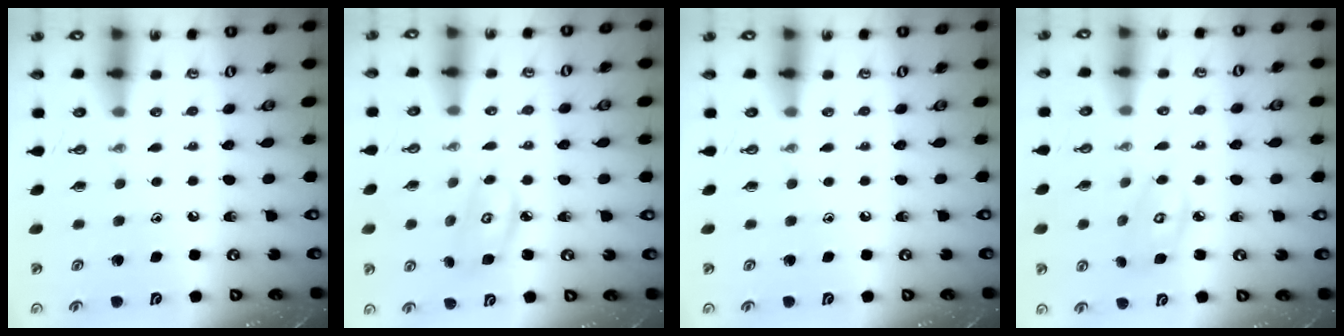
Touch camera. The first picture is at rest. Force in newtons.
{"total": 4.2, "press": 4.2, "slide": 0.3}
{"total": 0.0}
{"total": 4.6, "press": 4.5, "slide": 0.2}